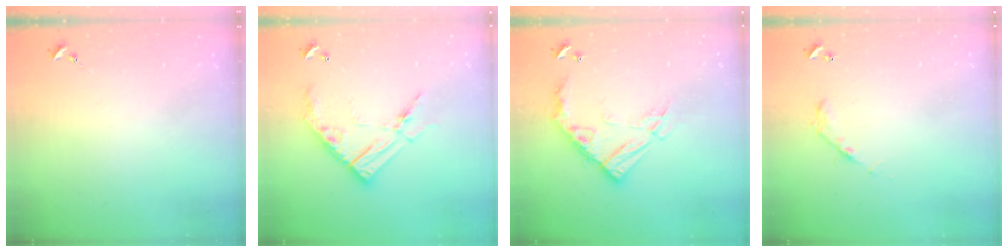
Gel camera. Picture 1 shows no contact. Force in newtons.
{"total": 15.8, "press": 15.7, "slide": 1.4}
{"total": 17.2, "press": 17.1, "slide": 1.7}
{"total": 6.2, "press": 6.2, "slide": 0.4}